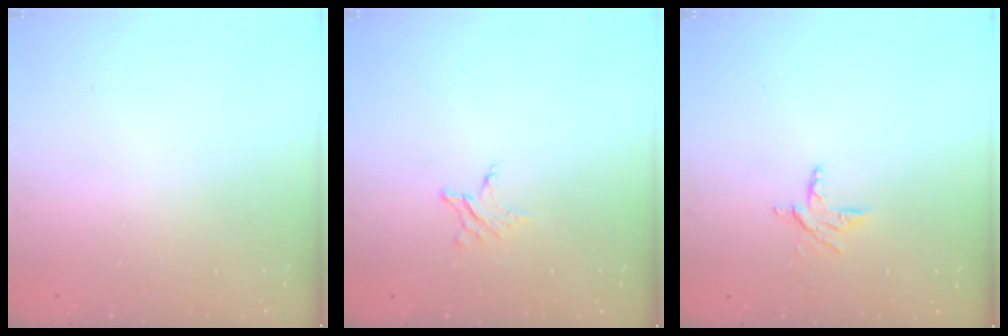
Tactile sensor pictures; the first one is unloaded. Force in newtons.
{"total": 4.2, "press": 4.2, "slide": 0.4}
{"total": 5.8, "press": 5.8, "slide": 0.5}